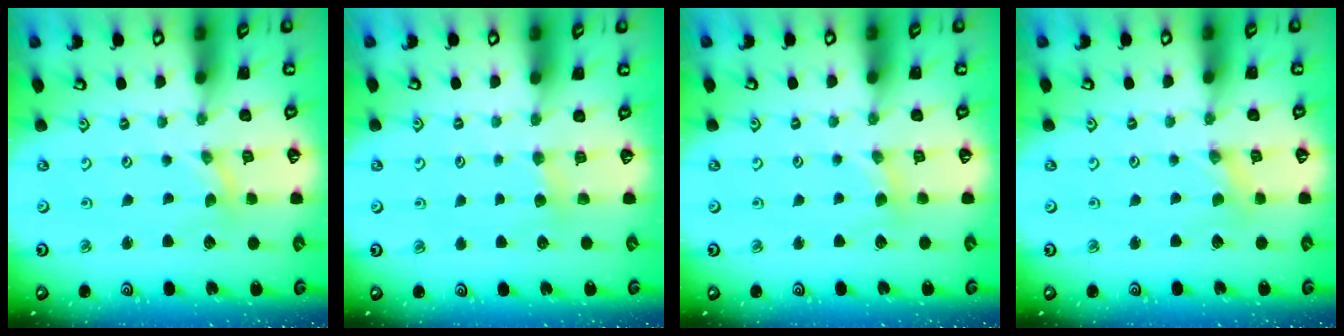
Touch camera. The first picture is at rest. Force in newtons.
{"total": 3.0, "press": 3.0, "slide": 0.4}
{"total": 2.0, "press": 1.9, "slide": 0.4}
{"total": 0.0}